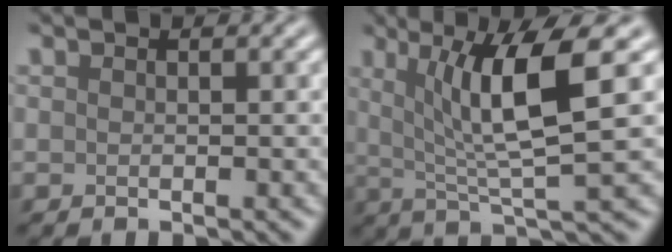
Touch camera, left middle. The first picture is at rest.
{"total": 7.5, "force": [1.9, 1.3, 7.1], "torque": [-0.115, -0.005, 0.033]}